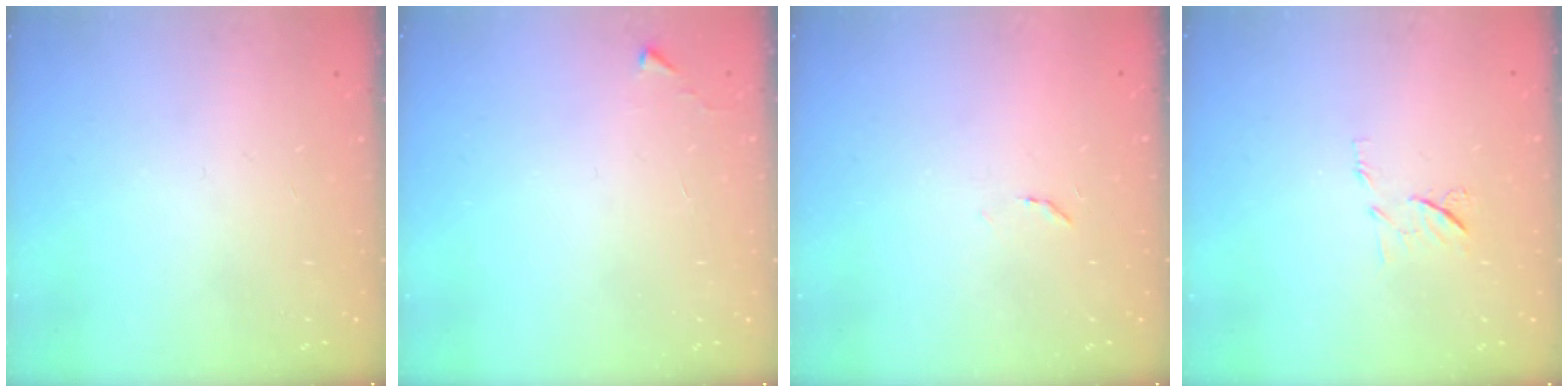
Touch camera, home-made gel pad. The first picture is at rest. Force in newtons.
{"total": 2.7, "press": 2.6, "slide": 0.4}
{"total": 5.9, "press": 5.9, "slide": 0.4}
{"total": 6.7, "press": 6.6, "slide": 1.0}